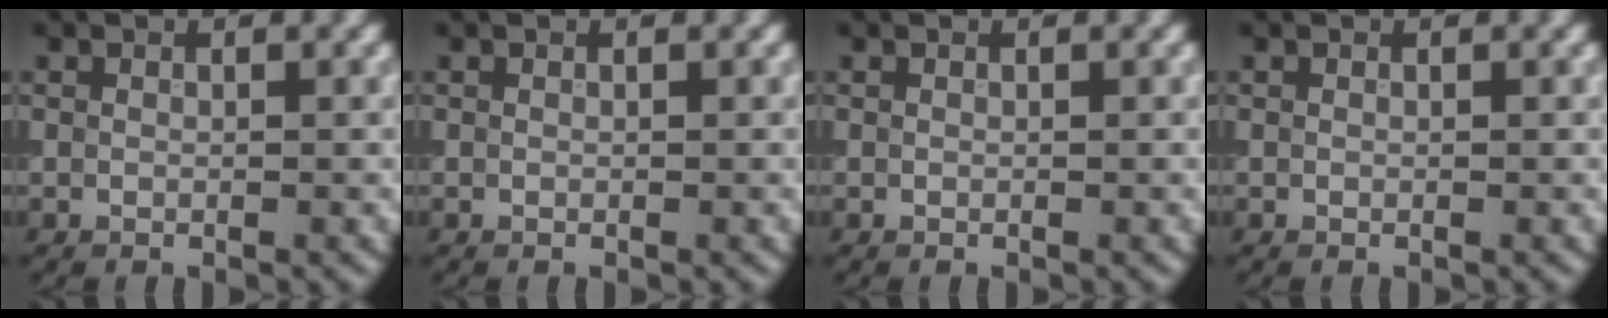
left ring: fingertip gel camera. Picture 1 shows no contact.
{"total": 0.0}
{"total": 0.0}
{"total": 0.0}